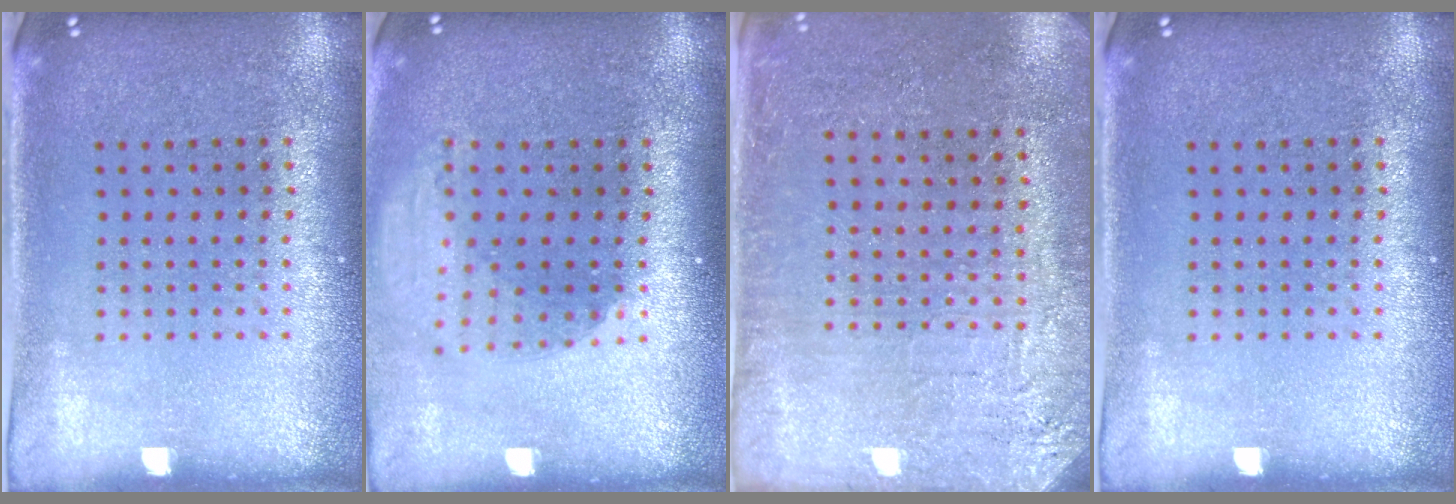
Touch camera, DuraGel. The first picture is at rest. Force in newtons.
{"total": 1.9, "press": 1.5, "slide": 1.2}
{"total": 2.8, "press": 2.7, "slide": 0.6}
{"total": 0.0}